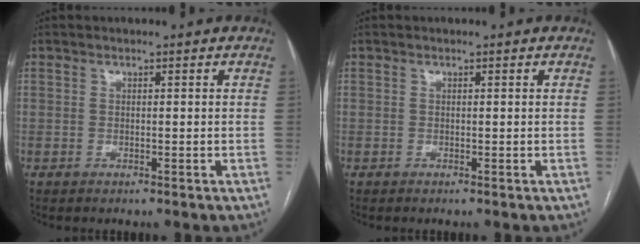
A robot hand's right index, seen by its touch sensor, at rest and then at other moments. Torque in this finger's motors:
{"motor_torque": [-0.06, -0.02, -0.04, 0.00]}